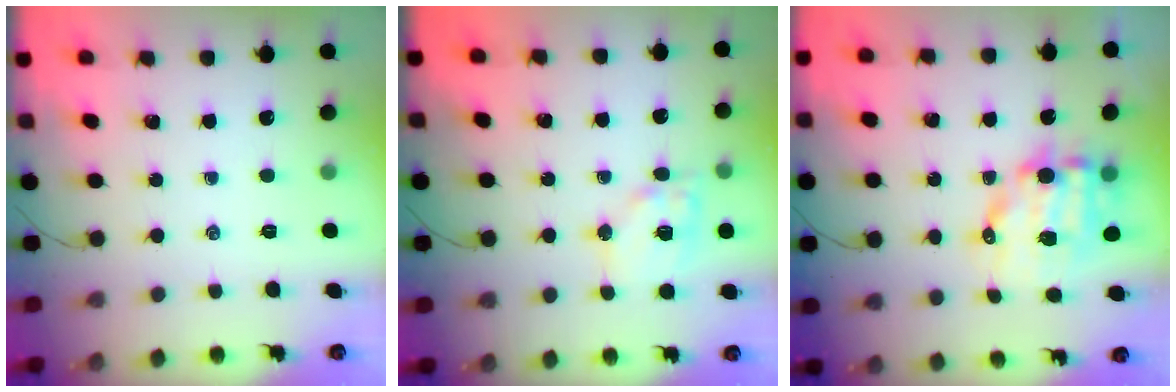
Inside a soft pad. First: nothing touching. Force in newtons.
{"total": 11.4, "press": 11.3, "slide": 1.9}
{"total": 12.0, "press": 11.7, "slide": 2.4}